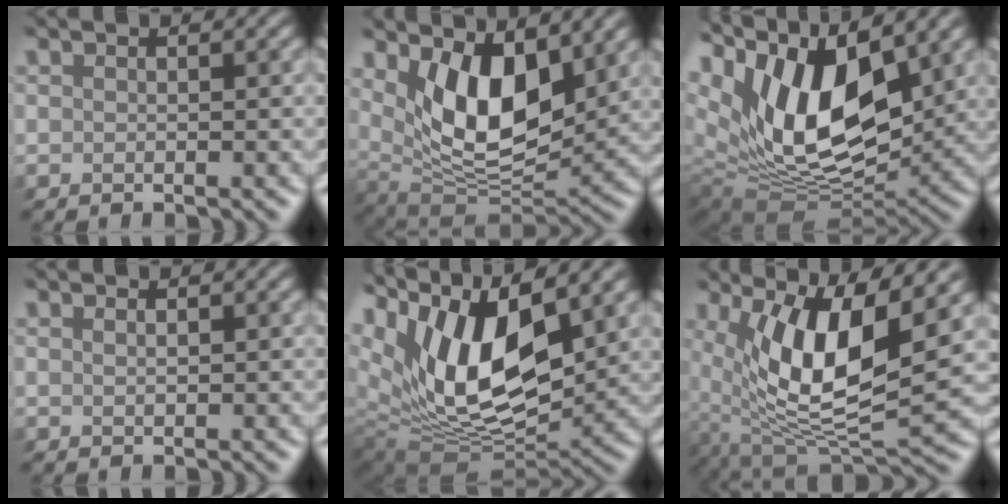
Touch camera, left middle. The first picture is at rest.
{"total": 8.2, "force": [2.8, 4.1, 6.5], "torque": [-0.123, -0.024, 0.048]}
{"total": 14.7, "force": [5.4, 7.3, 11.5], "torque": [-0.209, 0.005, 0.092]}
{"total": 0.6, "force": [0.5, 0.2, 0.3], "torque": [-0.007, -0.002, 0.009]}
{"total": 13.3, "force": [5.6, 6.4, 10.2], "torque": [-0.189, 0.000, 0.102]}
{"total": 10.4, "force": [2.5, 3.7, 9.4], "torque": [-0.183, -0.015, 0.045]}